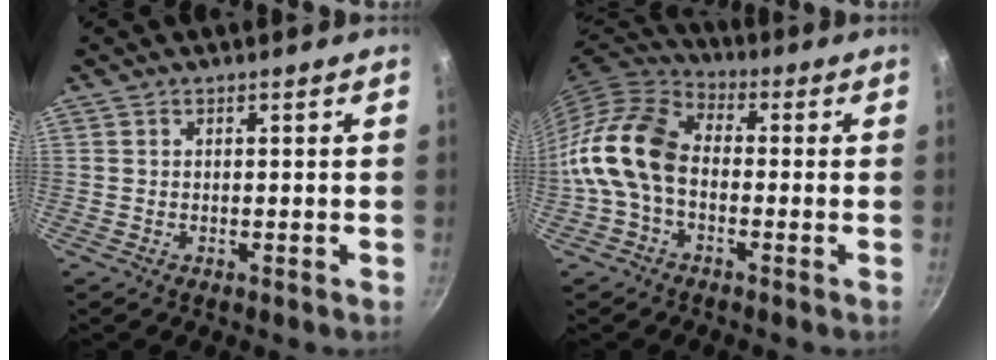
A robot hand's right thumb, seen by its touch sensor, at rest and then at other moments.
{"total": 13.1, "force": [-2.1, 8.7, 9.5], "torque": [-0.169, 0.037, -0.064]}